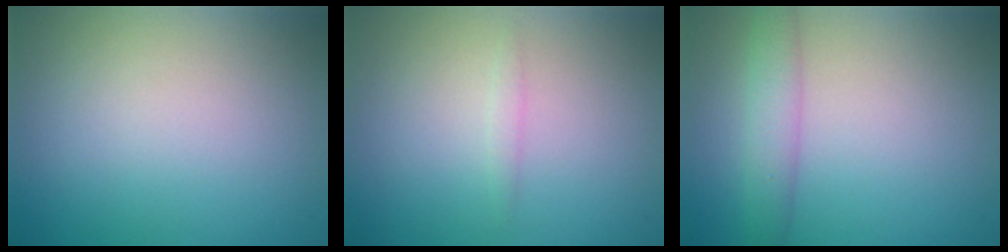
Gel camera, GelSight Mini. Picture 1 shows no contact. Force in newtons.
{"total": 0.7, "press": 0.7, "slide": 0.1}
{"total": 2.8, "press": 2.8, "slide": 0.1}